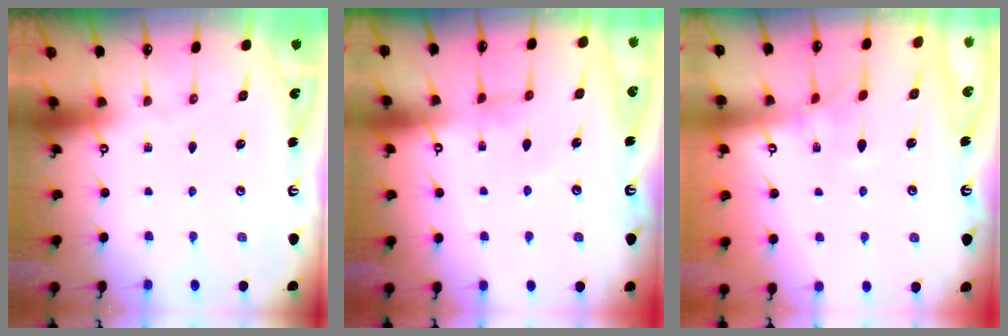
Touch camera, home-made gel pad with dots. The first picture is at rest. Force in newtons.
{"total": 0.0}
{"total": 1.2, "press": 0.8, "slide": 0.9}